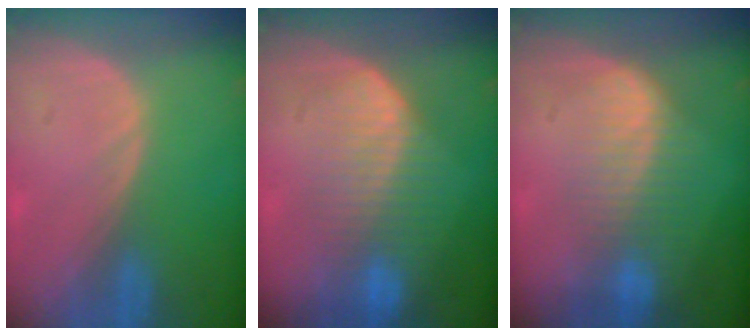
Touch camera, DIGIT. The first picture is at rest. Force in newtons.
{"total": 7.3, "press": 7.1, "slide": 1.7}
{"total": 7.1, "press": 6.5, "slide": 2.9}